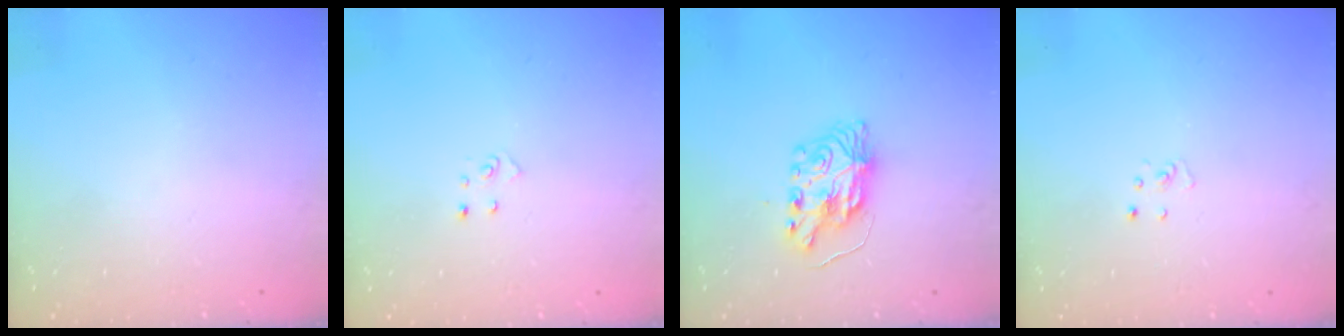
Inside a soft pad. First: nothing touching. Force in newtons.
{"total": 2.6, "press": 2.6, "slide": 0.3}
{"total": 8.2, "press": 8.2, "slide": 0.5}
{"total": 2.3, "press": 2.3, "slide": 0.2}